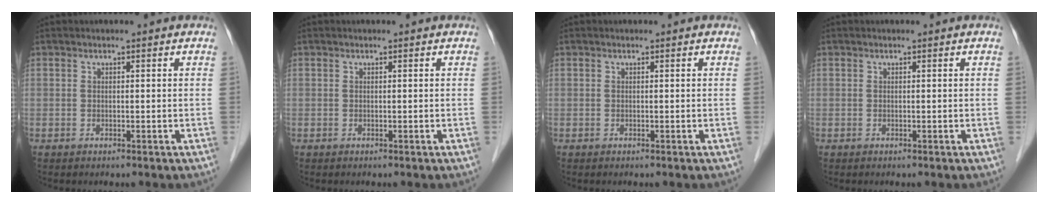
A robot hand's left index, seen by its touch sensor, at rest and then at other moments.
{"total": 0.0}
{"total": 0.0}
{"total": 0.0}